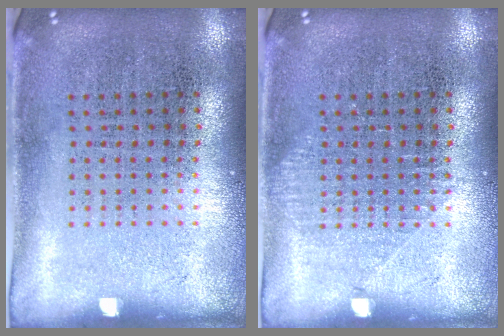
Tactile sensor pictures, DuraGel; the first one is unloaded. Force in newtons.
{"total": 0.8, "press": 0.8, "slide": 0.3}